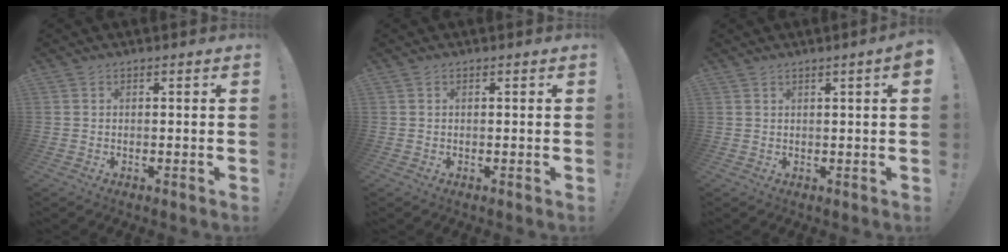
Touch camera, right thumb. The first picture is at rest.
{"total": 0.0}
{"total": 2.5, "force": [1.0, -0.2, 2.3], "torque": [-0.042, -0.001, 0.015]}